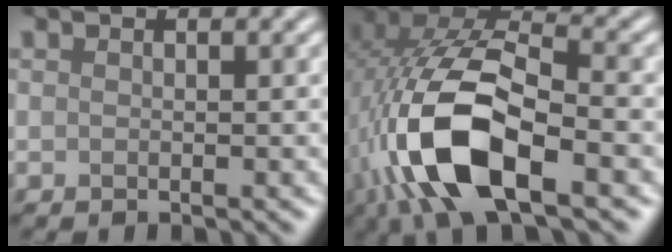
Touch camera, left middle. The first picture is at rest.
{"total": 13.3, "force": [-3.9, 6.0, 11.2], "torque": [-0.246, -0.004, -0.075]}